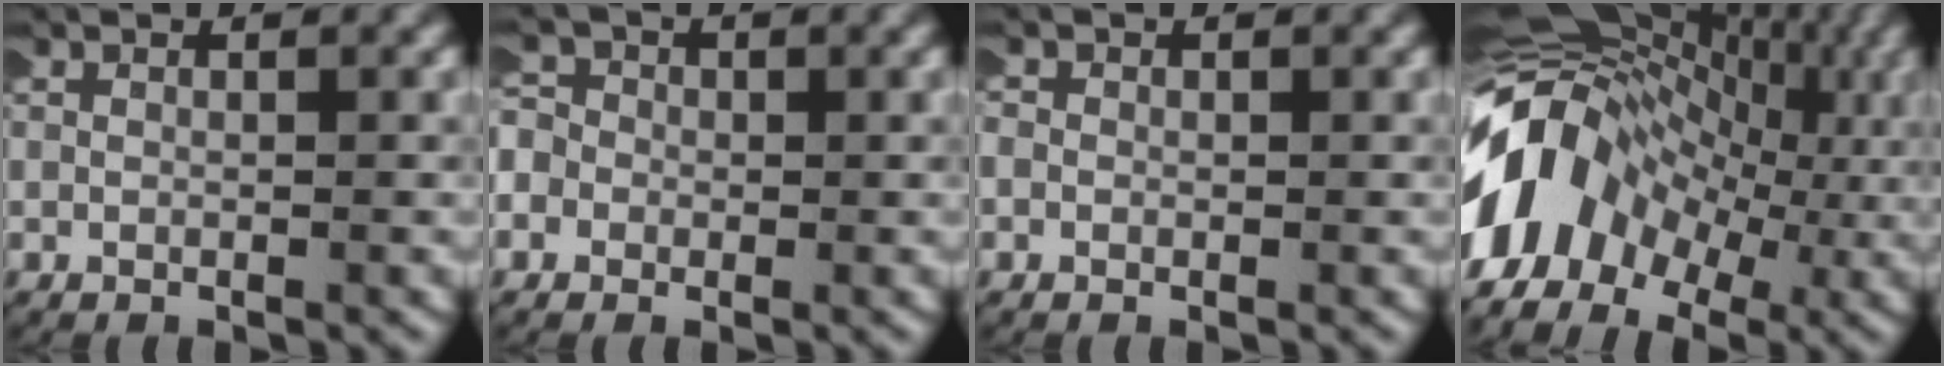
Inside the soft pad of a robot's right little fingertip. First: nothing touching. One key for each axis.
{"total": 4.8, "fx": 0.2, "fy": 4.5, "fz": 1.7, "tx": -0.050, "ty": 0.006, "tz": -0.014}
{"total": 2.0, "fx": 0.1, "fy": 1.9, "fz": 0.6, "tx": -0.021, "ty": 0.004, "tz": -0.007}
{"total": 18.9, "fx": 0.7, "fy": 14.9, "fz": 11.5, "tx": -0.231, "ty": 0.007, "tz": -0.006}